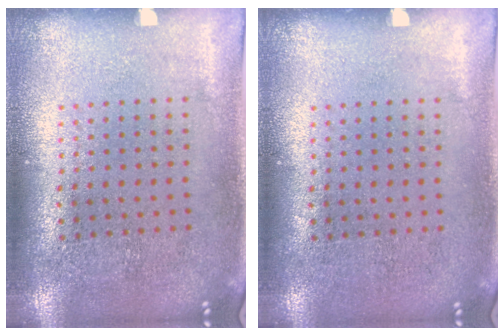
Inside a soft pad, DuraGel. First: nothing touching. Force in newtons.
{"total": 0.0}